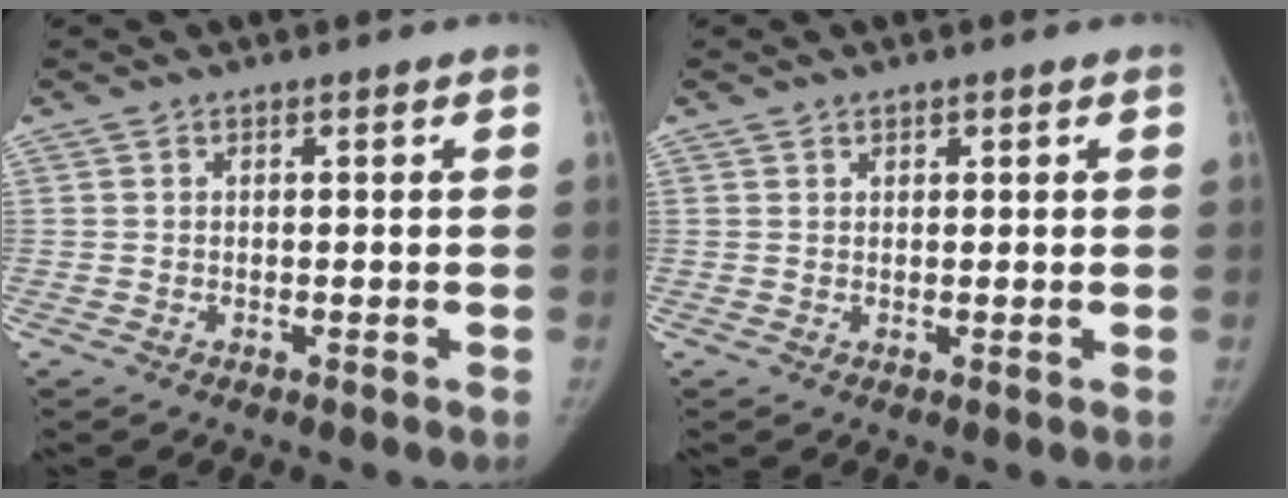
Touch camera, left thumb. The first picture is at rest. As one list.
[{"total": 1.0, "force": [0.7, 0.7, 0.3], "torque": [0.009, -0.003, 0.009]}]